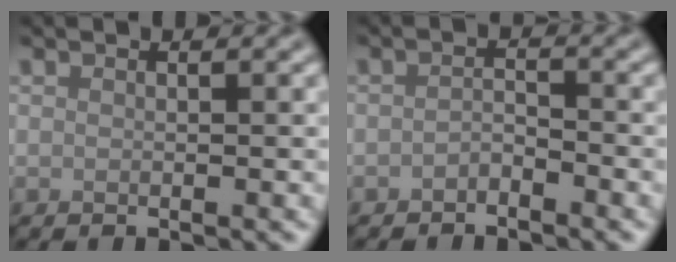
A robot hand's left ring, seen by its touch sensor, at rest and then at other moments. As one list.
[{"total": 1.2, "force": [-0.9, 0.4, 0.6], "torque": [-0.013, 0.003, -0.020]}]